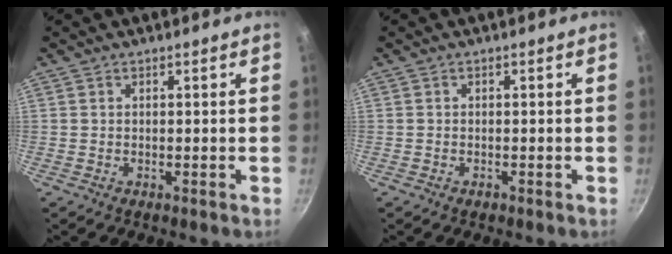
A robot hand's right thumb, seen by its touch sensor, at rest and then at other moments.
{"total": 0.6, "force": [-0.4, 0.4, 0.2], "torque": [-0.003, 0.000, -0.009]}